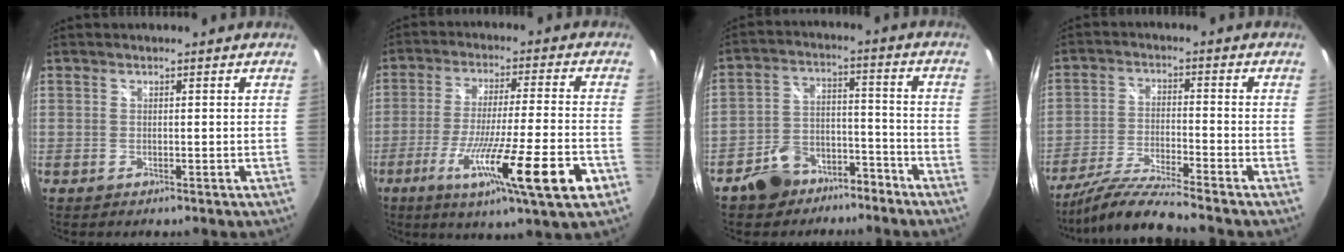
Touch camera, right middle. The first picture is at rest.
{"total": 17.8, "force": [-8.2, 0.0, 15.7], "torque": [-0.269, -0.054, -0.131]}
{"total": 10.8, "force": [-7.8, 6.4, 4.0], "torque": [-0.085, 0.035, -0.110]}
{"total": 10.2, "force": [-9.1, -1.3, 4.4], "torque": [-0.100, -0.010, -0.175]}